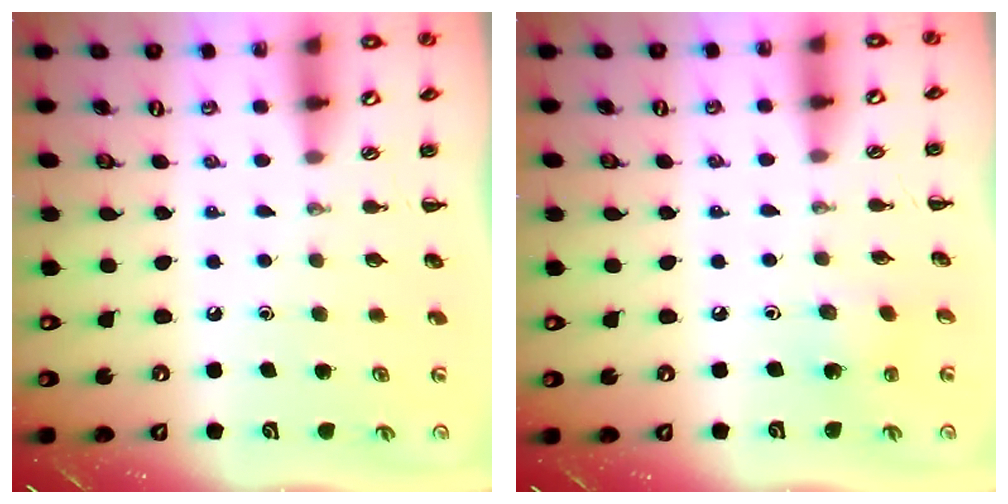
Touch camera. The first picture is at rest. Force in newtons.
{"total": 2.7, "press": 2.6, "slide": 0.7}